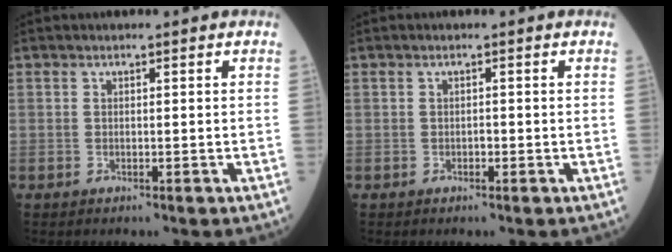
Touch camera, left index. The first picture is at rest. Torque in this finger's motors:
{"motor_torque": [0.01, -0.13, -0.02, 0.00]}